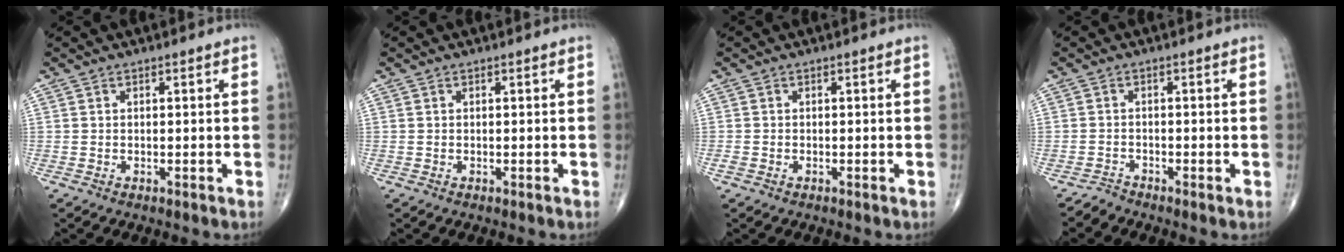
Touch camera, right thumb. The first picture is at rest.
{"total": 0.0}
{"total": 0.8, "force": [-0.3, 0.6, 0.4], "torque": [-0.021, -0.003, -0.008]}
{"total": 1.3, "force": [-1.3, 0.1, -0.3], "torque": [0.009, -0.007, -0.029]}